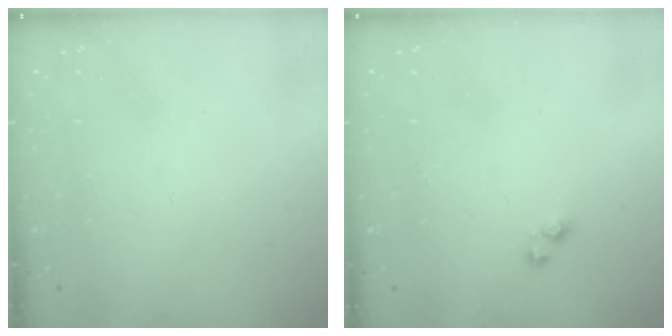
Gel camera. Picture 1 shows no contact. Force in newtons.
{"total": 1.8, "press": 1.8, "slide": 0.2}